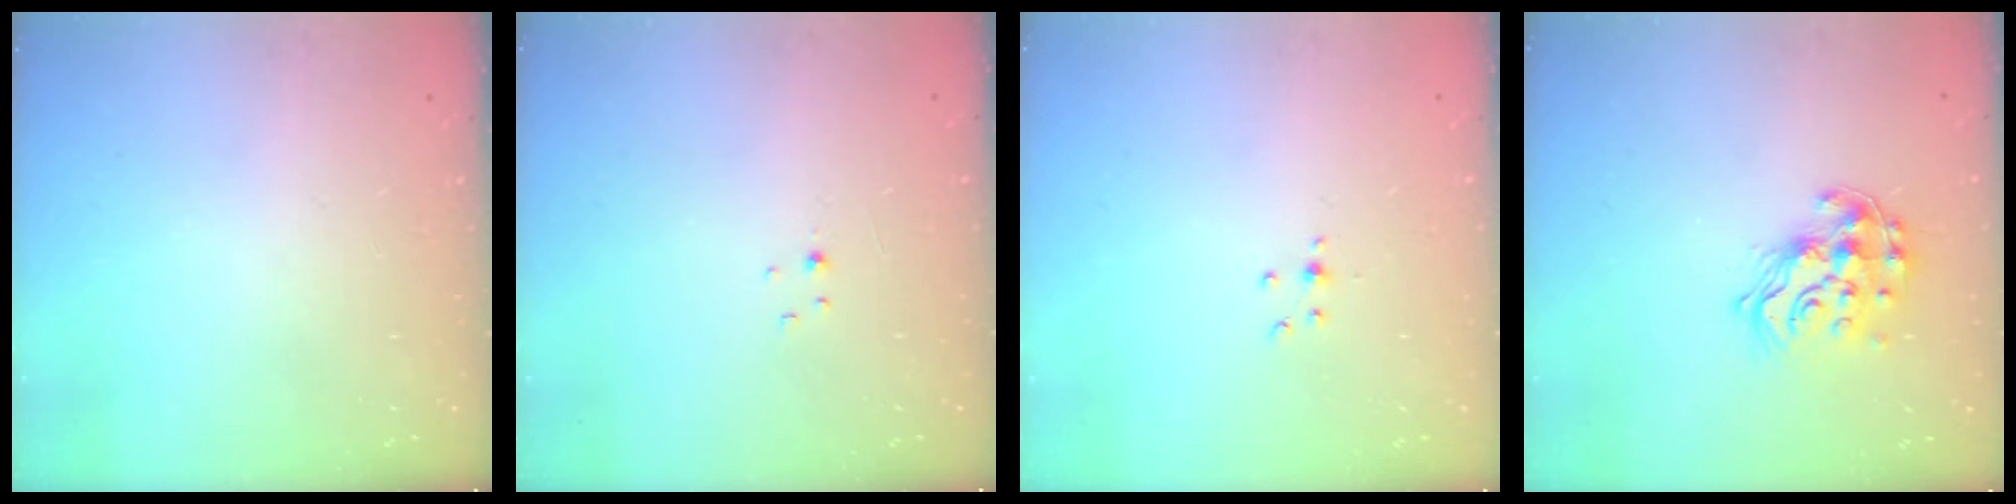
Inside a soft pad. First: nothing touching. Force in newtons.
{"total": 1.1, "press": 1.1, "slide": 0.2}
{"total": 3.0, "press": 2.8, "slide": 0.9}
{"total": 14.6, "press": 14.5, "slide": 1.1}